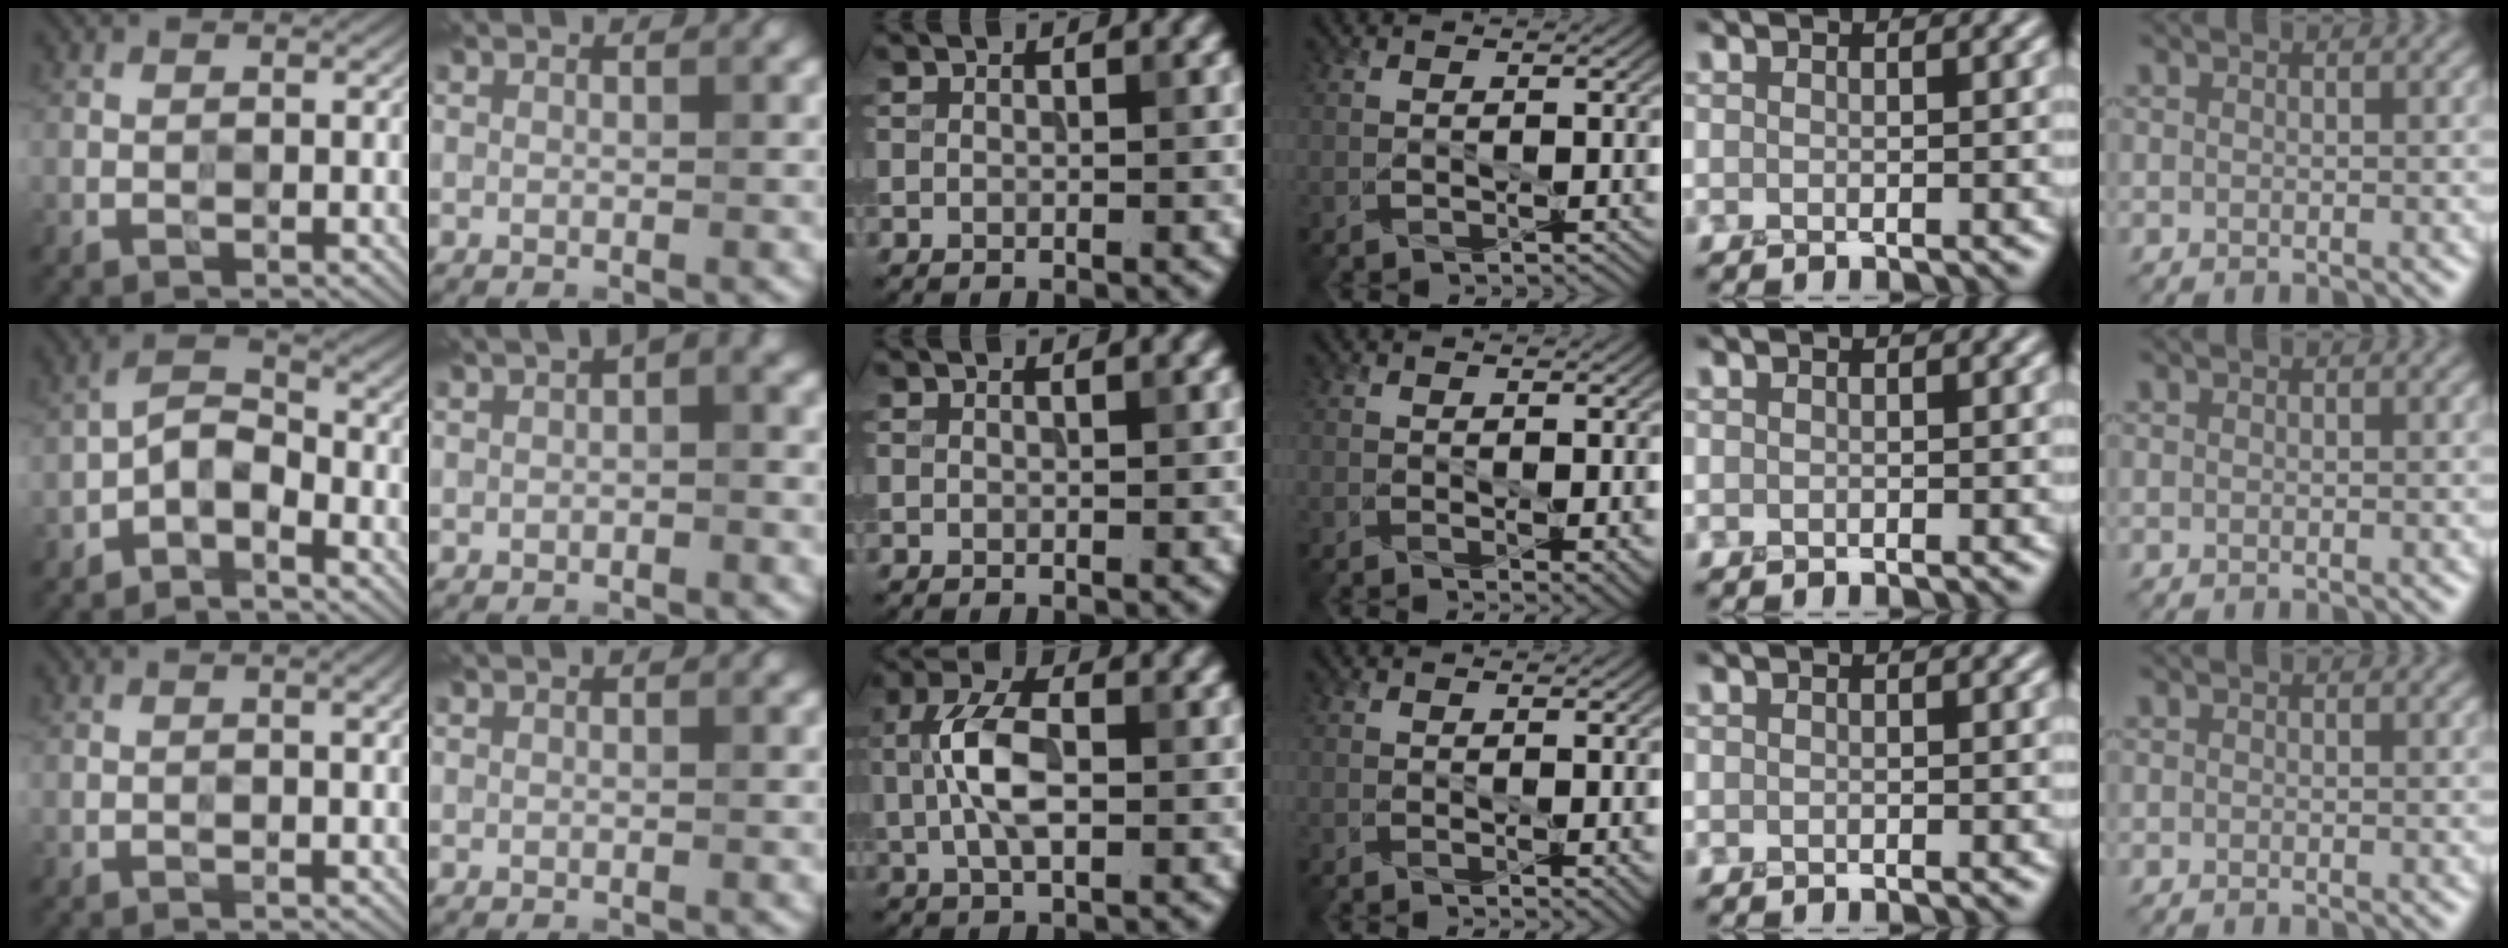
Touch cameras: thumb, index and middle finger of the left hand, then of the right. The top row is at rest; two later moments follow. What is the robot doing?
{"motion": "peel", "object": "velcro strap"}